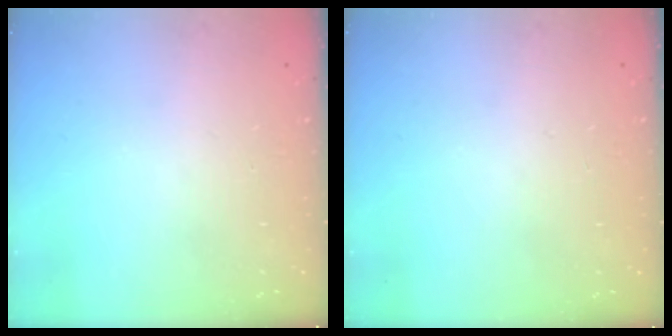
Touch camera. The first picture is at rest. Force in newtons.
{"total": 0.0}